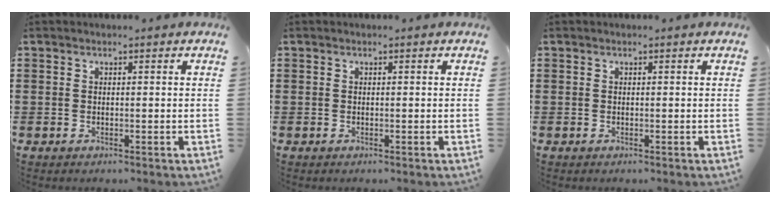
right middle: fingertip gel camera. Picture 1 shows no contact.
{"total": 0.0}
{"total": 0.0}